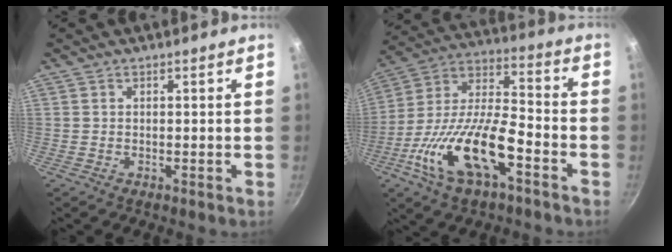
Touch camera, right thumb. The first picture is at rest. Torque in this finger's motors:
{"motor_torque": [0.76, 1.24, 1.58, -1.19, 0.20]}